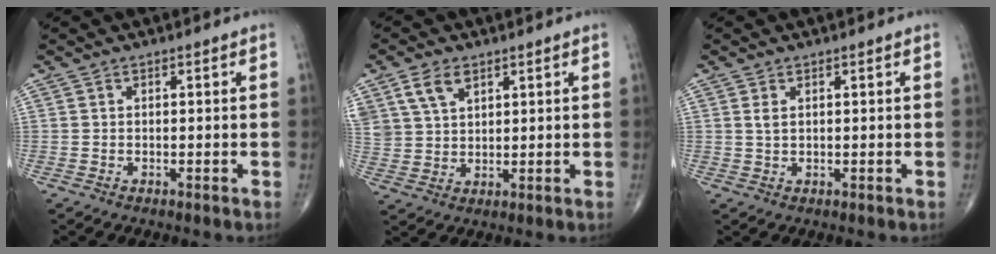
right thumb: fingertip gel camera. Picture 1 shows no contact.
{"total": 7.1, "force": [3.8, 4.4, 4.0], "torque": [-0.070, -0.009, 0.081]}
{"total": 1.7, "force": [0.6, 0.9, 1.3], "torque": [-0.027, 0.003, 0.016]}